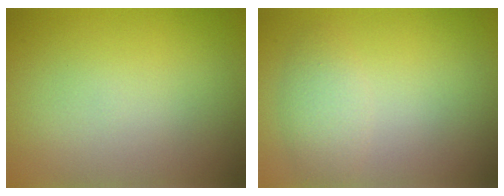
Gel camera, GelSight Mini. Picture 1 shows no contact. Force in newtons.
{"total": 2.1, "press": 2.1, "slide": 0.1}